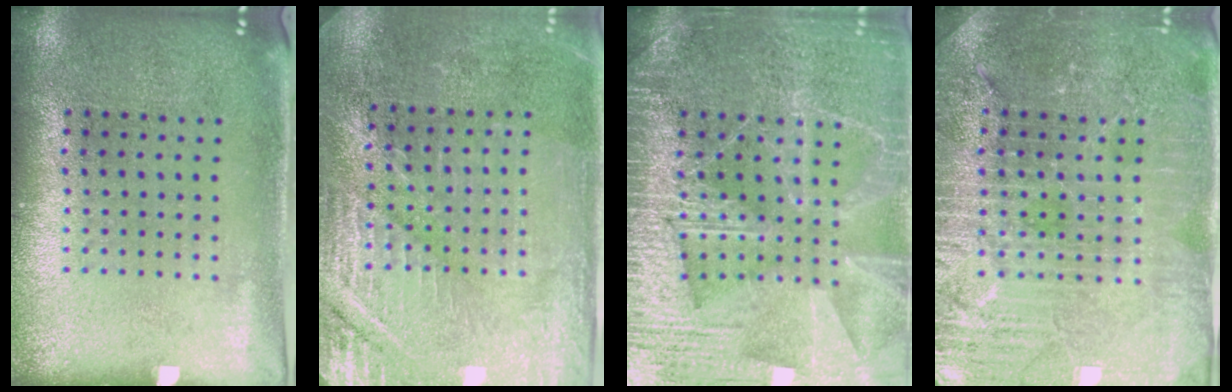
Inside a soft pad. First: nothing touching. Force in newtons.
{"total": 2.9, "press": 2.9, "slide": 0.3}
{"total": 6.5, "press": 6.5, "slide": 0.8}
{"total": 4.0, "press": 3.8, "slide": 1.2}